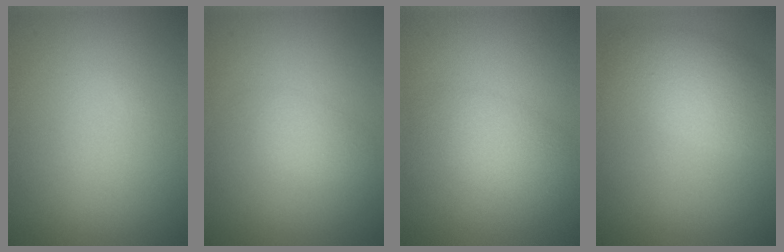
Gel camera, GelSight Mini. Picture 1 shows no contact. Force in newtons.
{"total": 1.5, "press": 1.5, "slide": 0.1}
{"total": 3.0, "press": 3.0, "slide": 0.2}
{"total": 4.6, "press": 4.6, "slide": 0.2}